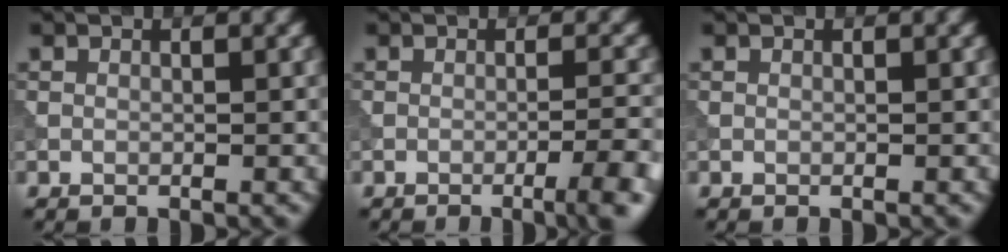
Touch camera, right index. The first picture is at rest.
{"total": 4.5, "force": [-2.1, 0.8, 3.8], "torque": [-0.047, 0.007, -0.038]}
{"total": 0.0}